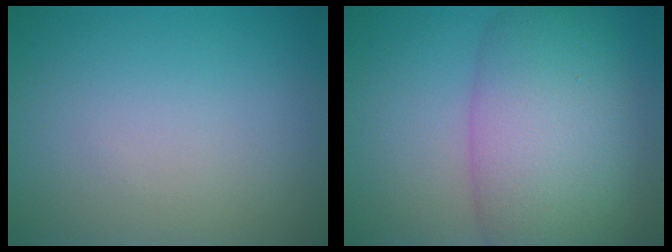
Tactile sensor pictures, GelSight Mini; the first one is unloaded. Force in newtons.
{"total": 9.4, "press": 9.4, "slide": 0.2}